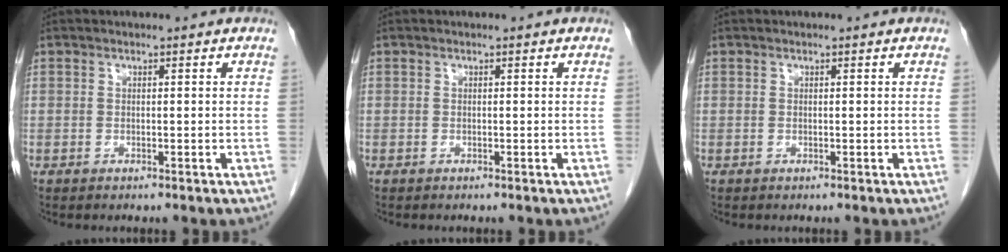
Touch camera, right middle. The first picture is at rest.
{"total": 0.0}
{"total": 0.0}